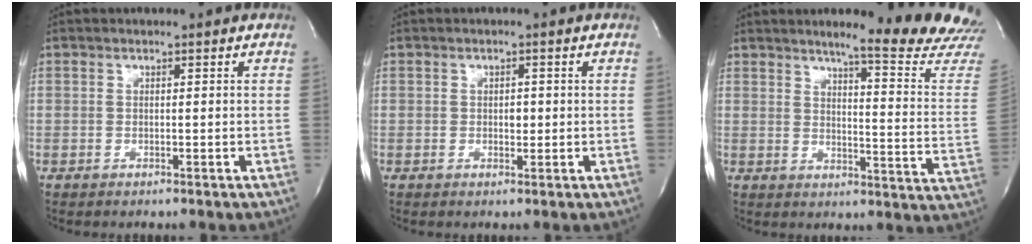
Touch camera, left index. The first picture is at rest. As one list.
[{"total": 1.4, "force": [0.0, 0.9, 1.1], "torque": [-0.016, 0.001, 0.002]}, {"total": 16.7, "force": [15.3, -1.5, 6.5], "torque": [-0.089, -0.117, 0.172]}]